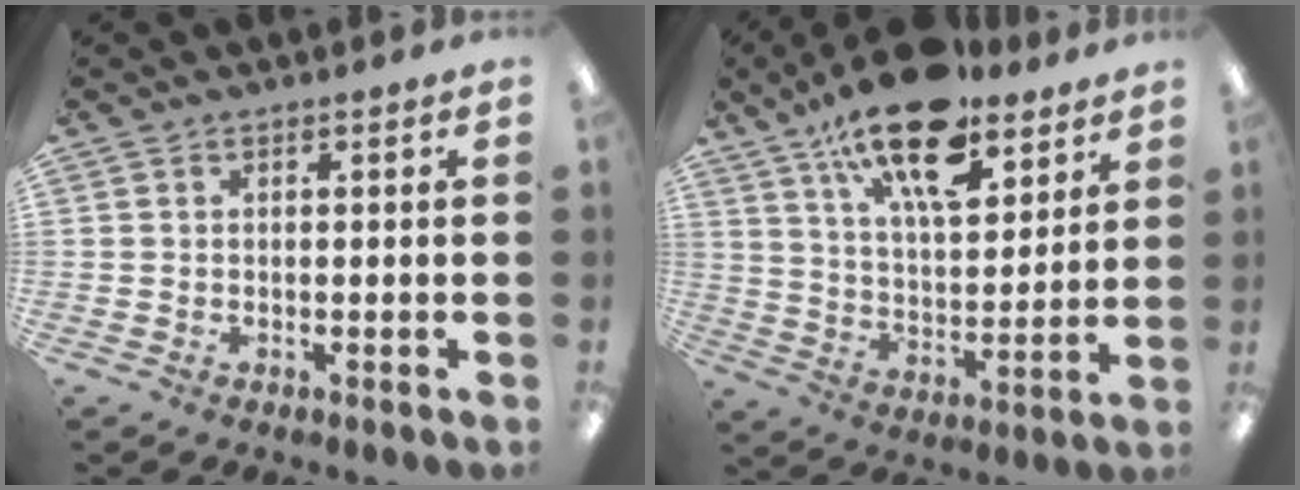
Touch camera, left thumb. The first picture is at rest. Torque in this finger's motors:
{"motor_torque": [0.76, 0.76, 1.67, -1.10, 0.38]}